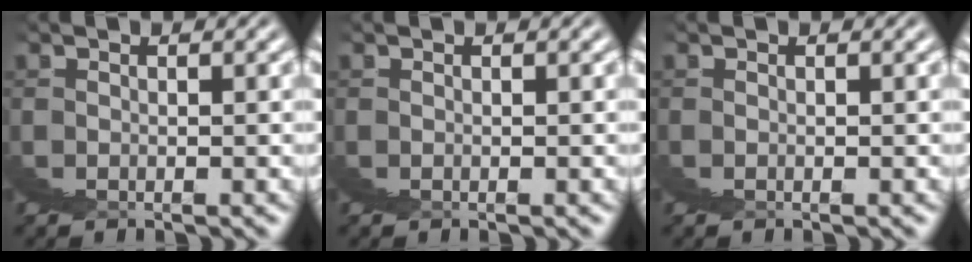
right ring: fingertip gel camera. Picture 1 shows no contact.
{"total": 0.0}
{"total": 0.5, "force": [-0.1, -0.4, -0.3], "torque": [0.007, 0.000, -0.002]}